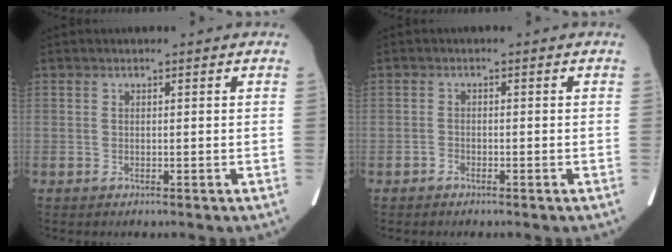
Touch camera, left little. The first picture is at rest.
{"total": 0.7, "force": [-0.6, 0.4, 0.1], "torque": [-0.002, 0.002, -0.015]}